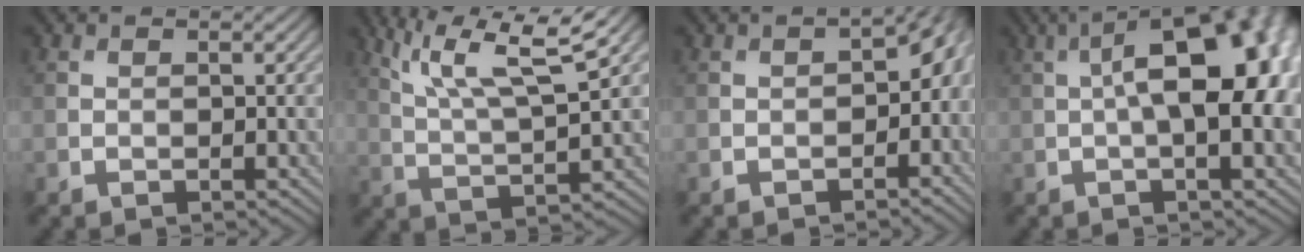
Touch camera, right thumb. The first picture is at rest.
{"total": 12.8, "force": [7.5, 2.8, 10.0], "torque": [-0.188, 0.014, 0.120]}
{"total": 6.3, "force": [-1.1, 4.0, 4.8], "torque": [-0.055, -0.016, -0.016]}
{"total": 14.6, "force": [1.0, 6.3, 13.2], "torque": [-0.163, 0.028, -0.001]}